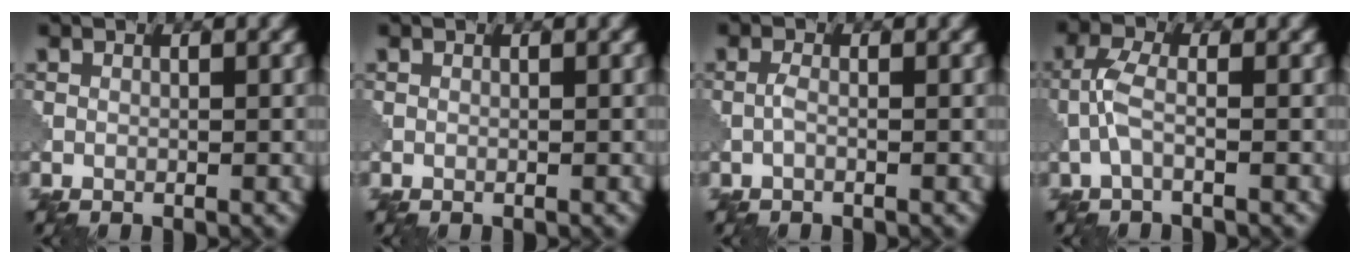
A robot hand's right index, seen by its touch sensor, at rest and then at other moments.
{"total": 0.0}
{"total": 1.0, "force": [-0.5, 0.2, 0.9], "torque": [-0.020, 0.000, -0.012]}
{"total": 2.6, "force": [-0.7, 0.8, 2.3], "torque": [-0.058, 0.007, -0.024]}